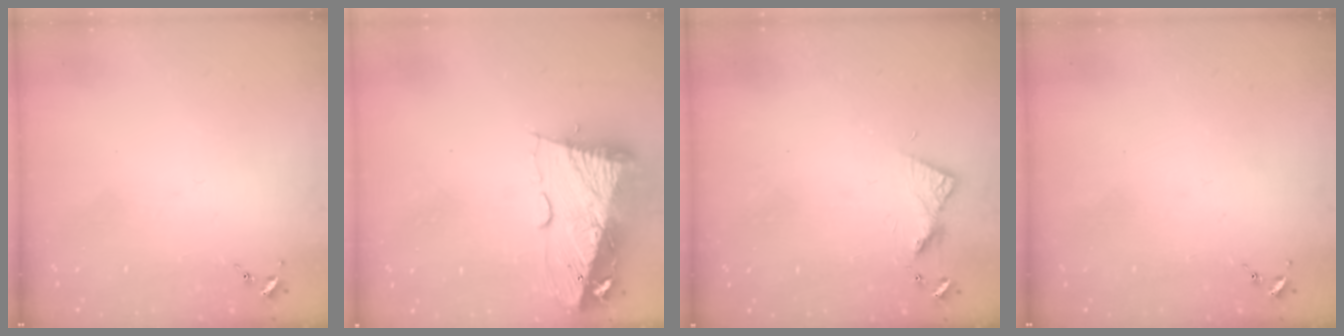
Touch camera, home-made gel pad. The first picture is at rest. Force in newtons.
{"total": 14.8, "press": 14.7, "slide": 1.8}
{"total": 6.1, "press": 6.1, "slide": 0.6}
{"total": 0.0}